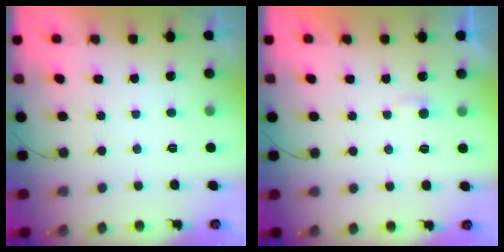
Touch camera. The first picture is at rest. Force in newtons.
{"total": 2.8, "press": 2.8, "slide": 0.3}